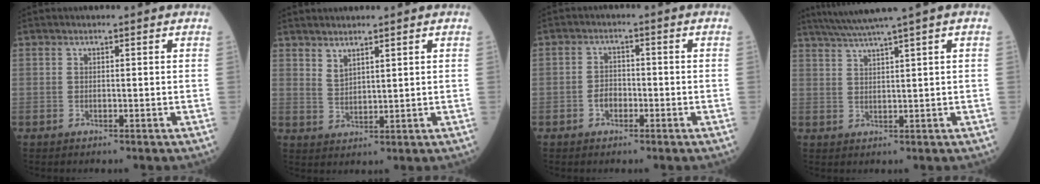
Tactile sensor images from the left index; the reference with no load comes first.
{"total": 2.8, "force": [2.3, 0.6, 1.5], "torque": [-0.038, -0.007, 0.053]}
{"total": 2.7, "force": [-1.1, 1.8, 1.6], "torque": [-0.030, 0.005, -0.021]}
{"total": 7.0, "force": [5.3, -1.7, 4.1], "torque": [-0.072, 0.019, 0.094]}